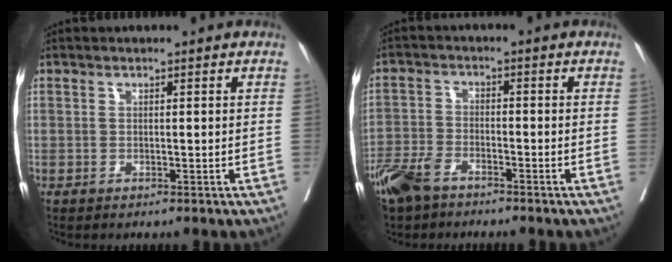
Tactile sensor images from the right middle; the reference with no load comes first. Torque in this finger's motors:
{"motor_torque": [1.11, -1.03, 0.44, 0.21]}